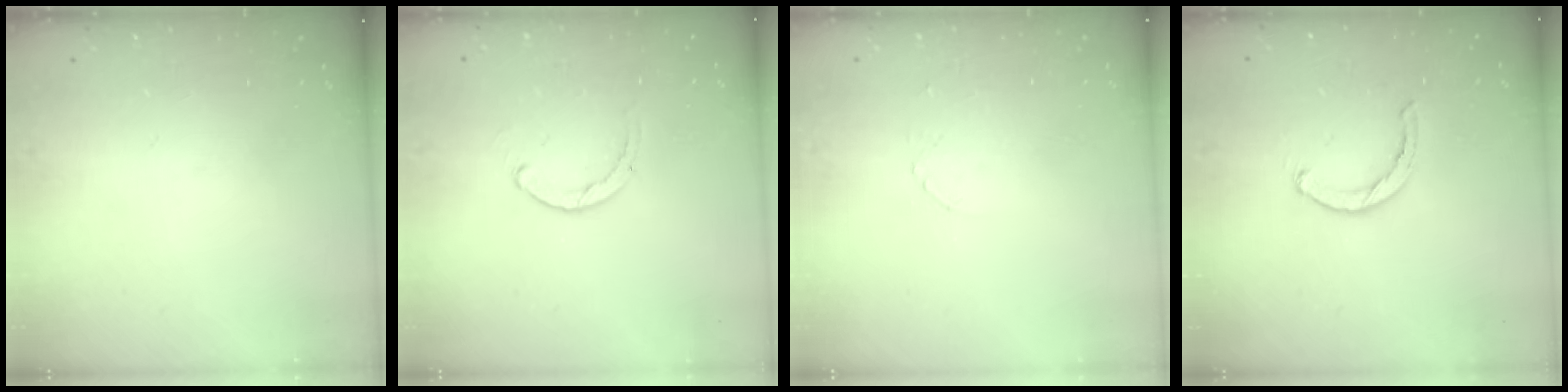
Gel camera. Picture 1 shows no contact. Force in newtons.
{"total": 1.1, "press": 1.0, "slide": 0.3}
{"total": 1.3, "press": 1.3, "slide": 0.1}
{"total": 1.5, "press": 1.5, "slide": 0.3}